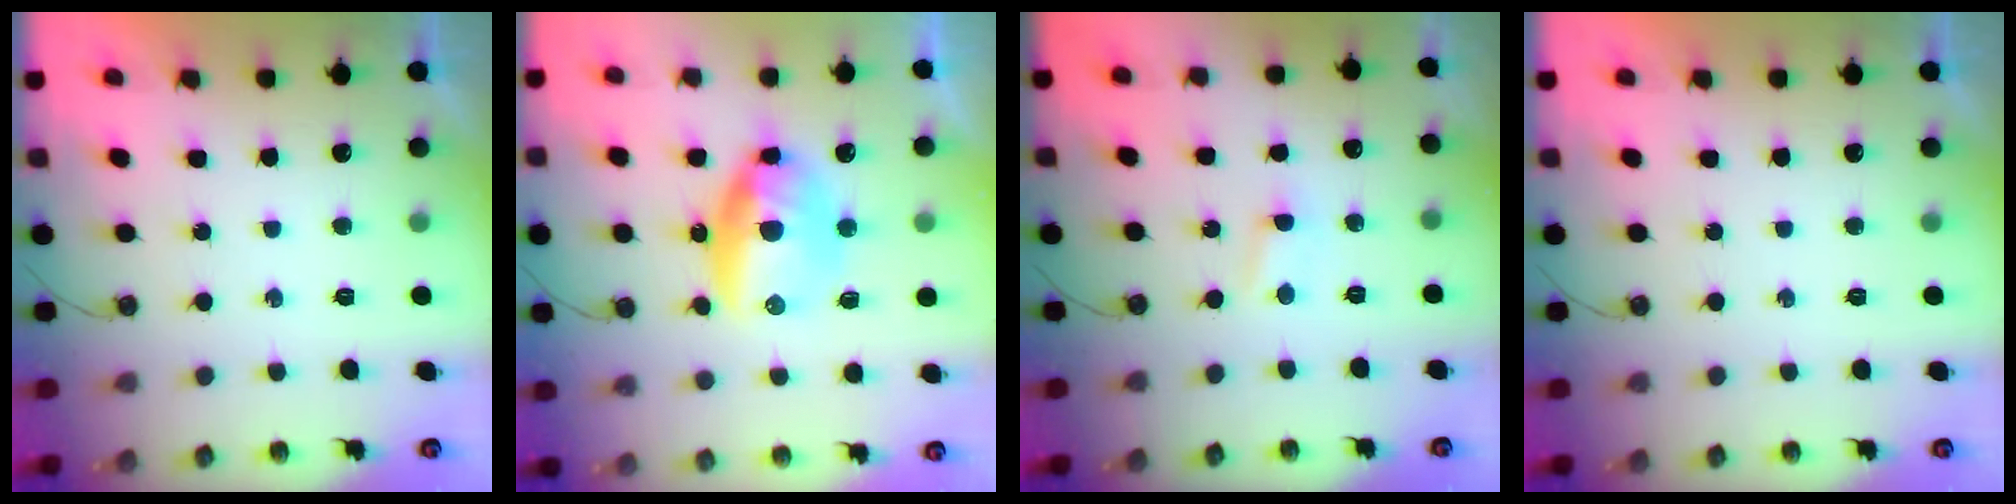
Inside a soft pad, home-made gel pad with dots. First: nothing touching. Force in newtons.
{"total": 12.4, "press": 12.3, "slide": 0.8}
{"total": 1.2, "press": 1.1, "slide": 0.2}
{"total": 0.0}